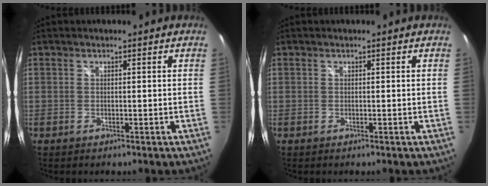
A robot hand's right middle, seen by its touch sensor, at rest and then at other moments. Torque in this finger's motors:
{"motor_torque": [0.00, 0.00, 0.00, 0.01]}